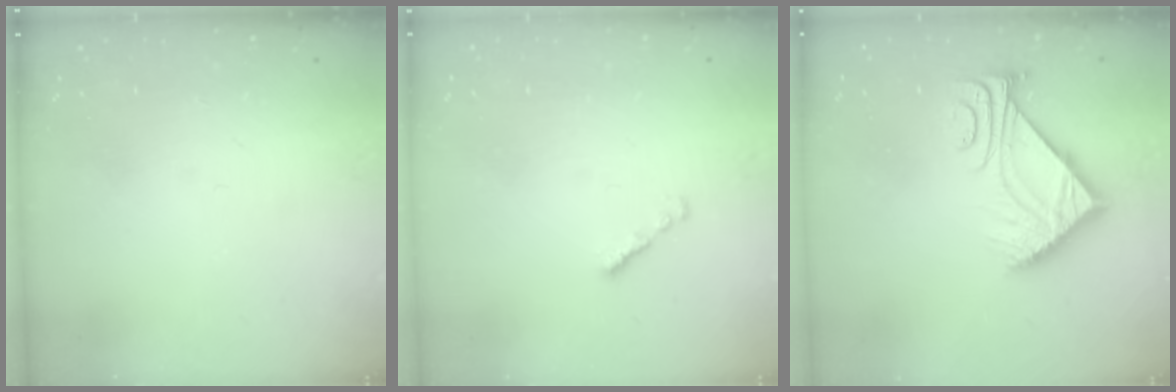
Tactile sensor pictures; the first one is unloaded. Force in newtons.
{"total": 0.8, "press": 0.7, "slide": 0.4}
{"total": 7.5, "press": 7.4, "slide": 0.8}